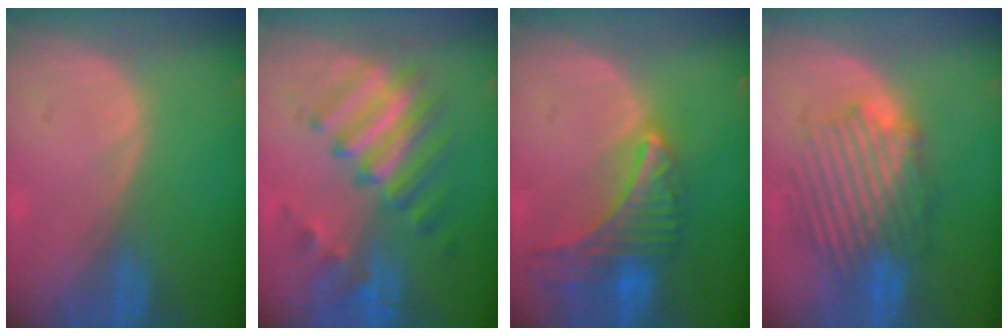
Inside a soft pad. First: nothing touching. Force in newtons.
{"total": 9.3, "press": 8.6, "slide": 3.6}
{"total": 9.0, "press": 7.9, "slide": 4.3}
{"total": 8.7, "press": 8.6, "slide": 1.6}